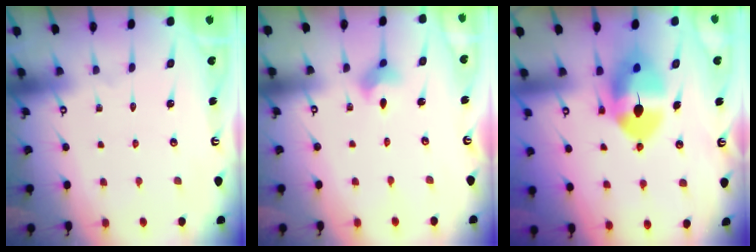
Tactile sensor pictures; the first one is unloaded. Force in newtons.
{"total": 5.2, "press": 5.2, "slide": 0.6}
{"total": 11.8, "press": 11.6, "slide": 2.0}